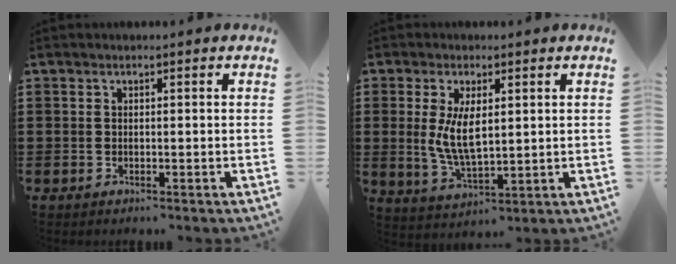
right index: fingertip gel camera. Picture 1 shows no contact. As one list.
[{"total": 6.9, "force": [0.8, 3.2, 6.0], "torque": [-0.122, -0.001, 0.010]}]